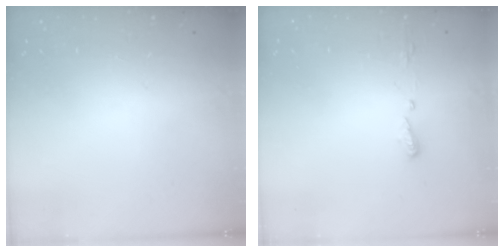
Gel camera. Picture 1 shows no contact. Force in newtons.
{"total": 4.7, "press": 4.7, "slide": 0.4}